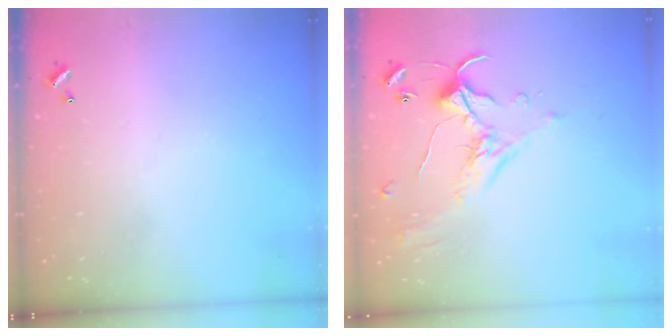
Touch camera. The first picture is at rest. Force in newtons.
{"total": 1.2, "press": 0.6, "slide": 1.1}